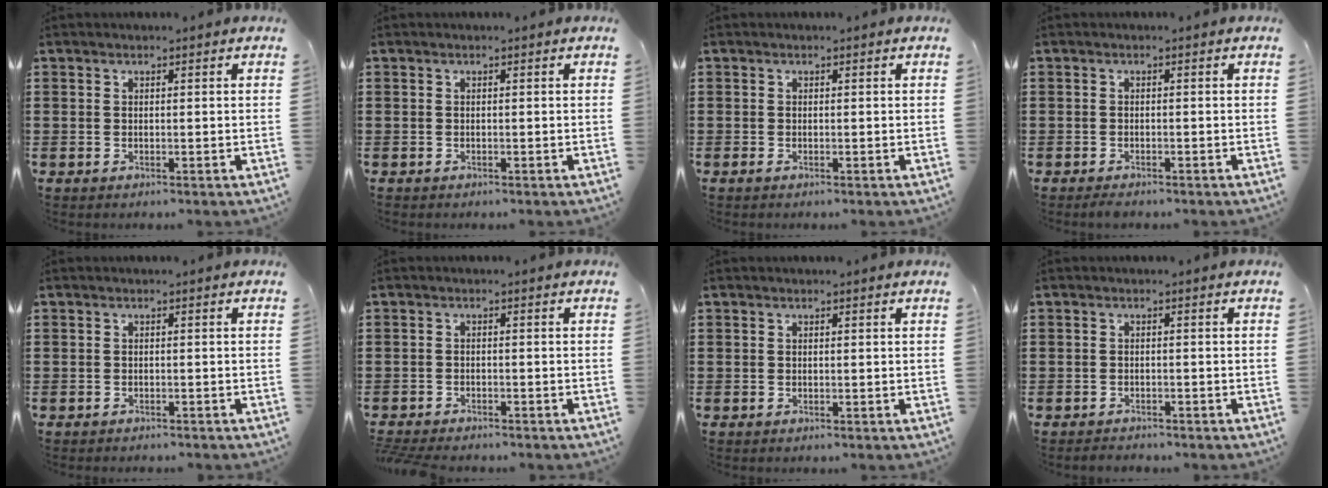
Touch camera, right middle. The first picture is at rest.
{"total": 0.0}
{"total": 0.0}
{"total": 0.9, "force": [-0.9, 0.2, 0.3], "torque": [-0.007, -0.004, -0.016]}
{"total": 0.7, "force": [-0.7, 0.2, 0.0], "torque": [-0.001, 0.000, -0.015]}
{"total": 1.9, "force": [-1.8, 0.2, 0.1], "torque": [-0.015, -0.004, -0.042]}
{"total": 0.0}
{"total": 1.3, "force": [-1.2, 0.2, -0.1], "torque": [-0.002, 0.001, -0.028]}